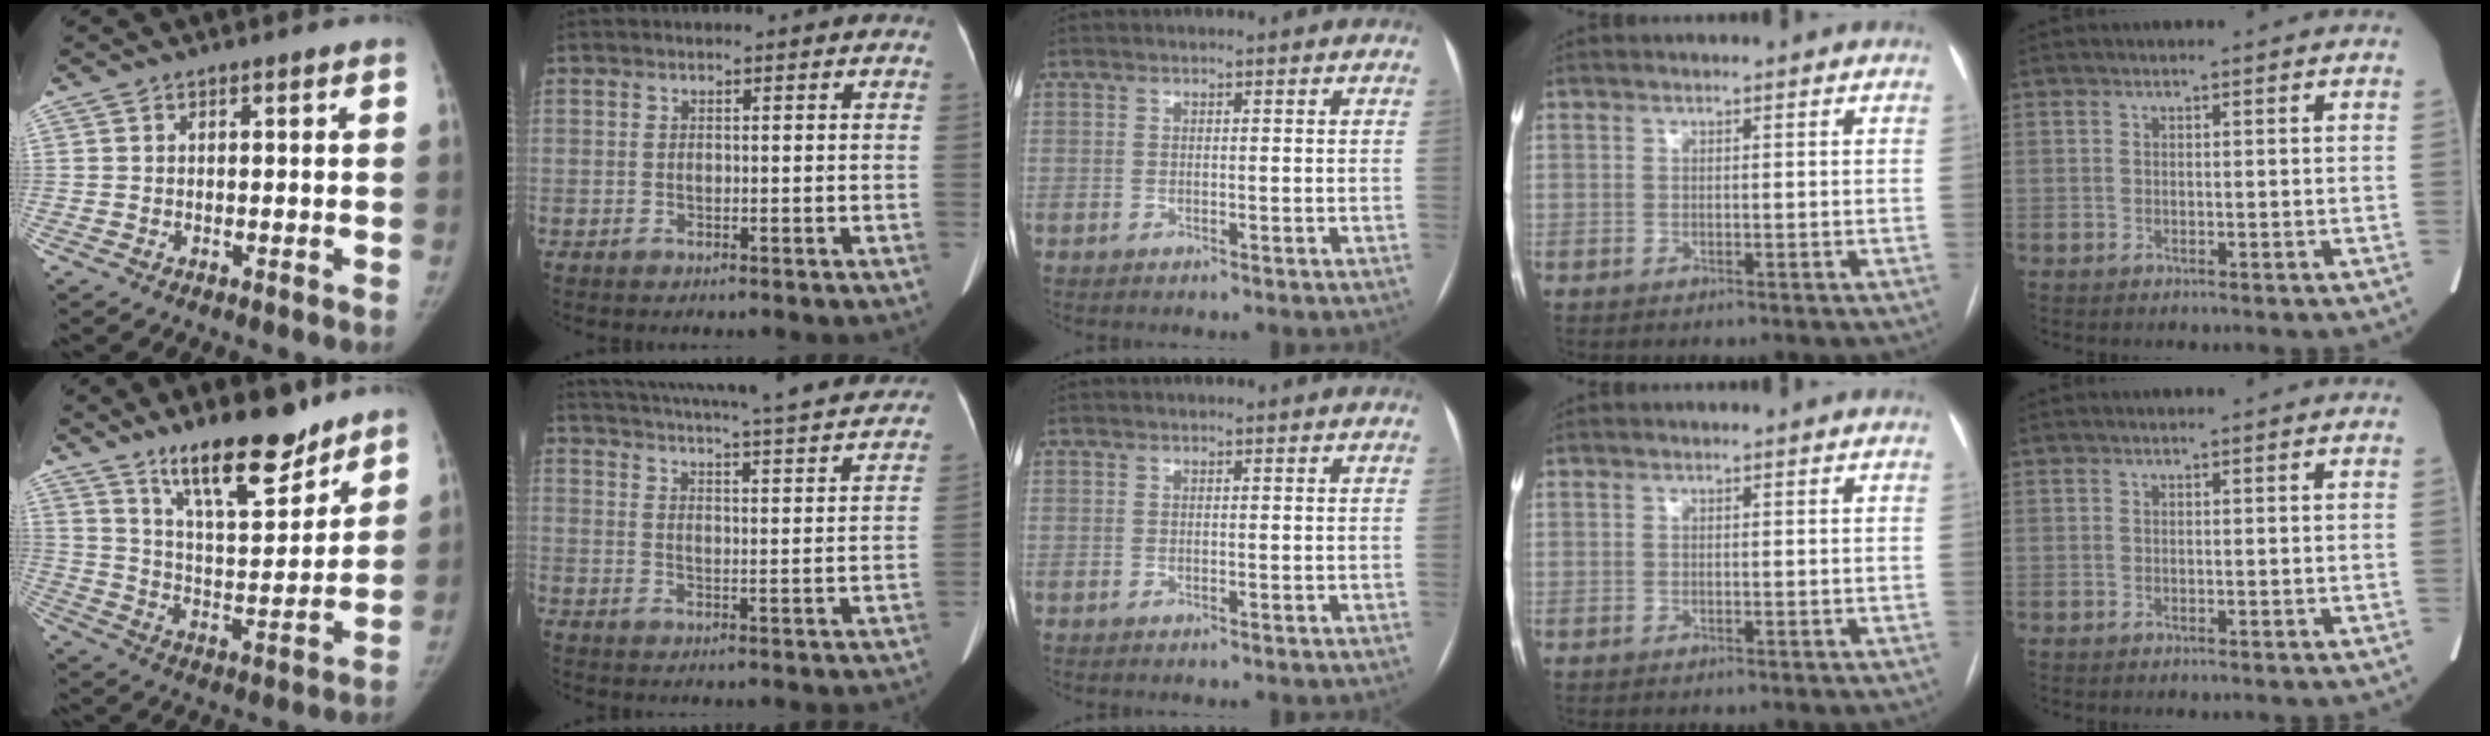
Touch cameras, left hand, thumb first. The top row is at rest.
{"thumb": {"total": 15.6, "force": [11.9, 4.5, 9.1], "torque": [-0.115, -0.086, 0.204]}, "index": {"total": 28.8, "force": [26.5, 2.8, 11.1], "torque": [-0.190, -0.040, 0.327]}}